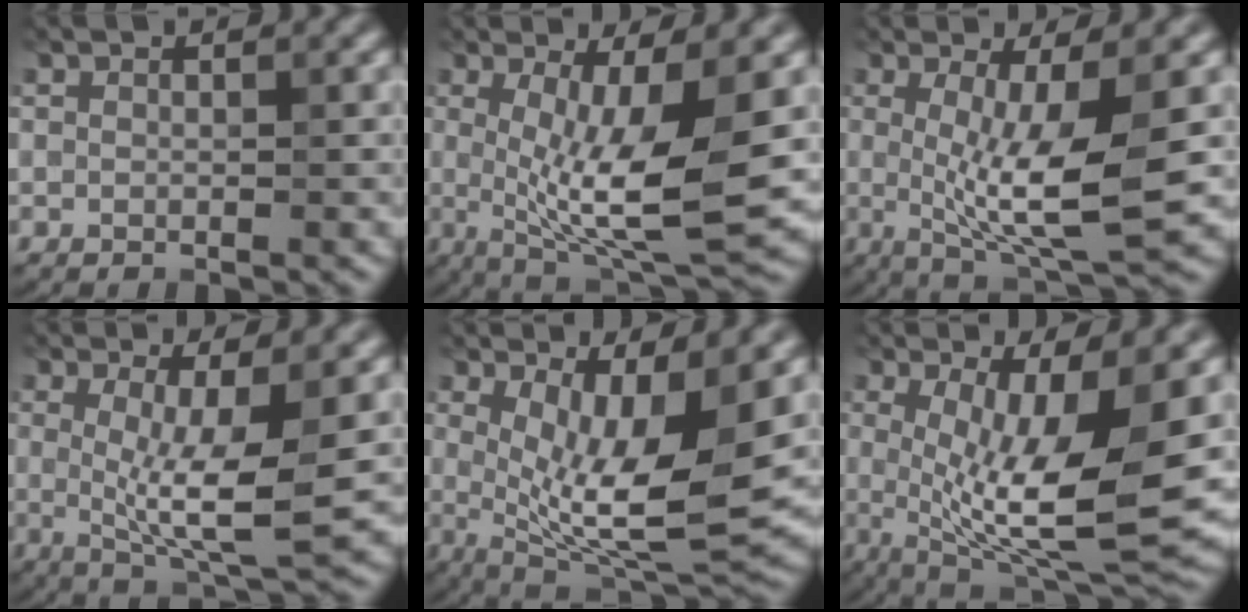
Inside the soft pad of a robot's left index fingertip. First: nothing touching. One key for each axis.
{"total": 10.6, "fx": -0.5, "fy": 2.8, "fz": 10.2, "tx": -0.176, "ty": -0.018, "tz": -0.004}
{"total": 8.4, "fx": -0.4, "fy": 2.0, "fz": 8.1, "tx": -0.142, "ty": -0.016, "tz": -0.003}
{"total": 7.3, "fx": -0.1, "fy": 1.5, "fz": 7.1, "tx": -0.119, "ty": -0.014, "tz": 0.002}
{"total": 10.8, "fx": 1.0, "fy": 3.4, "fz": 10.2, "tx": -0.174, "ty": -0.023, "tz": 0.025}
{"total": 12.6, "fx": -0.5, "fy": 3.5, "fz": 12.1, "tx": -0.195, "ty": -0.018, "tz": -0.007}